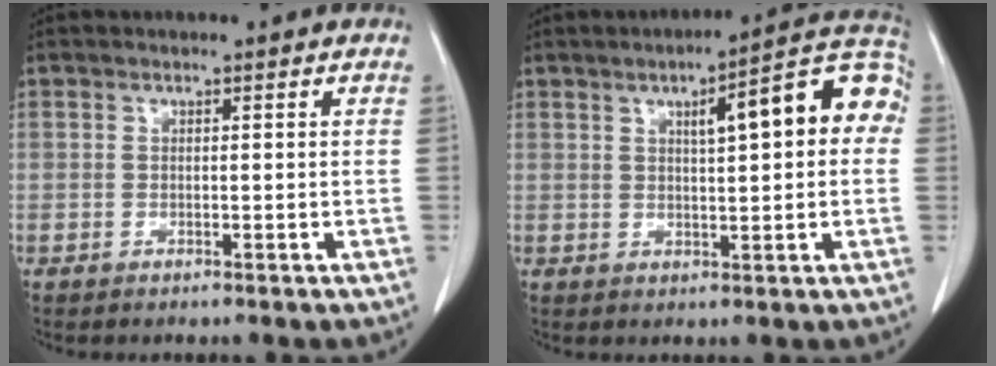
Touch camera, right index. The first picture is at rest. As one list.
[{"total": 12.7, "force": [3.0, 2.6, 12.0], "torque": [-0.155, 0.038, 0.033]}]